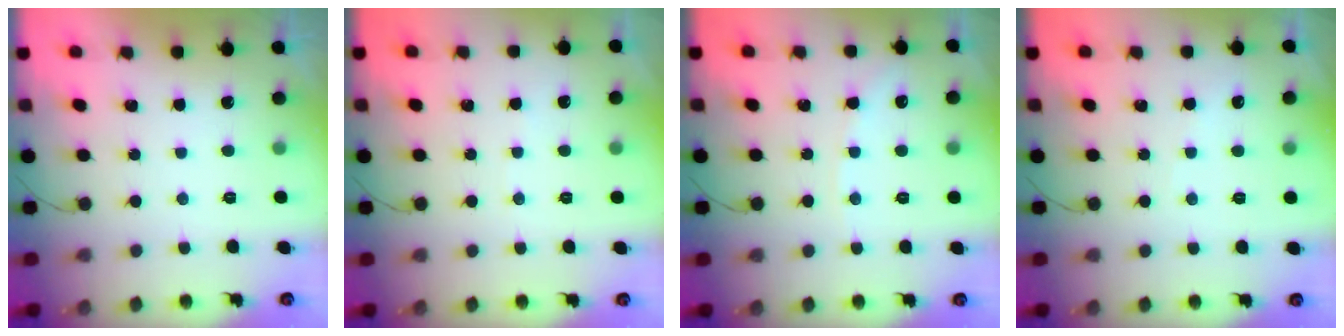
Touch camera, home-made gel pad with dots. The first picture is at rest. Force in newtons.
{"total": 1.8, "press": 1.7, "slide": 0.2}
{"total": 5.2, "press": 5.2, "slide": 0.7}
{"total": 1.8, "press": 1.7, "slide": 0.4}